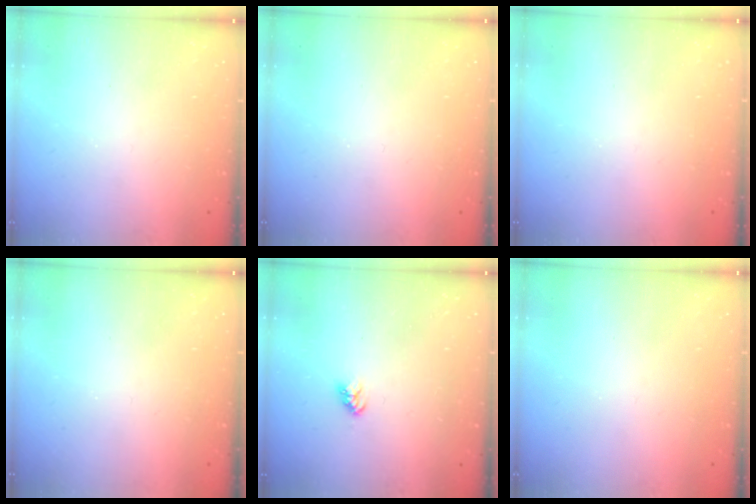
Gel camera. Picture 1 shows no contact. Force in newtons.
{"total": 0.0}
{"total": 0.0}
{"total": 0.0}
{"total": 3.3, "press": 3.3, "slide": 0.4}
{"total": 0.0}